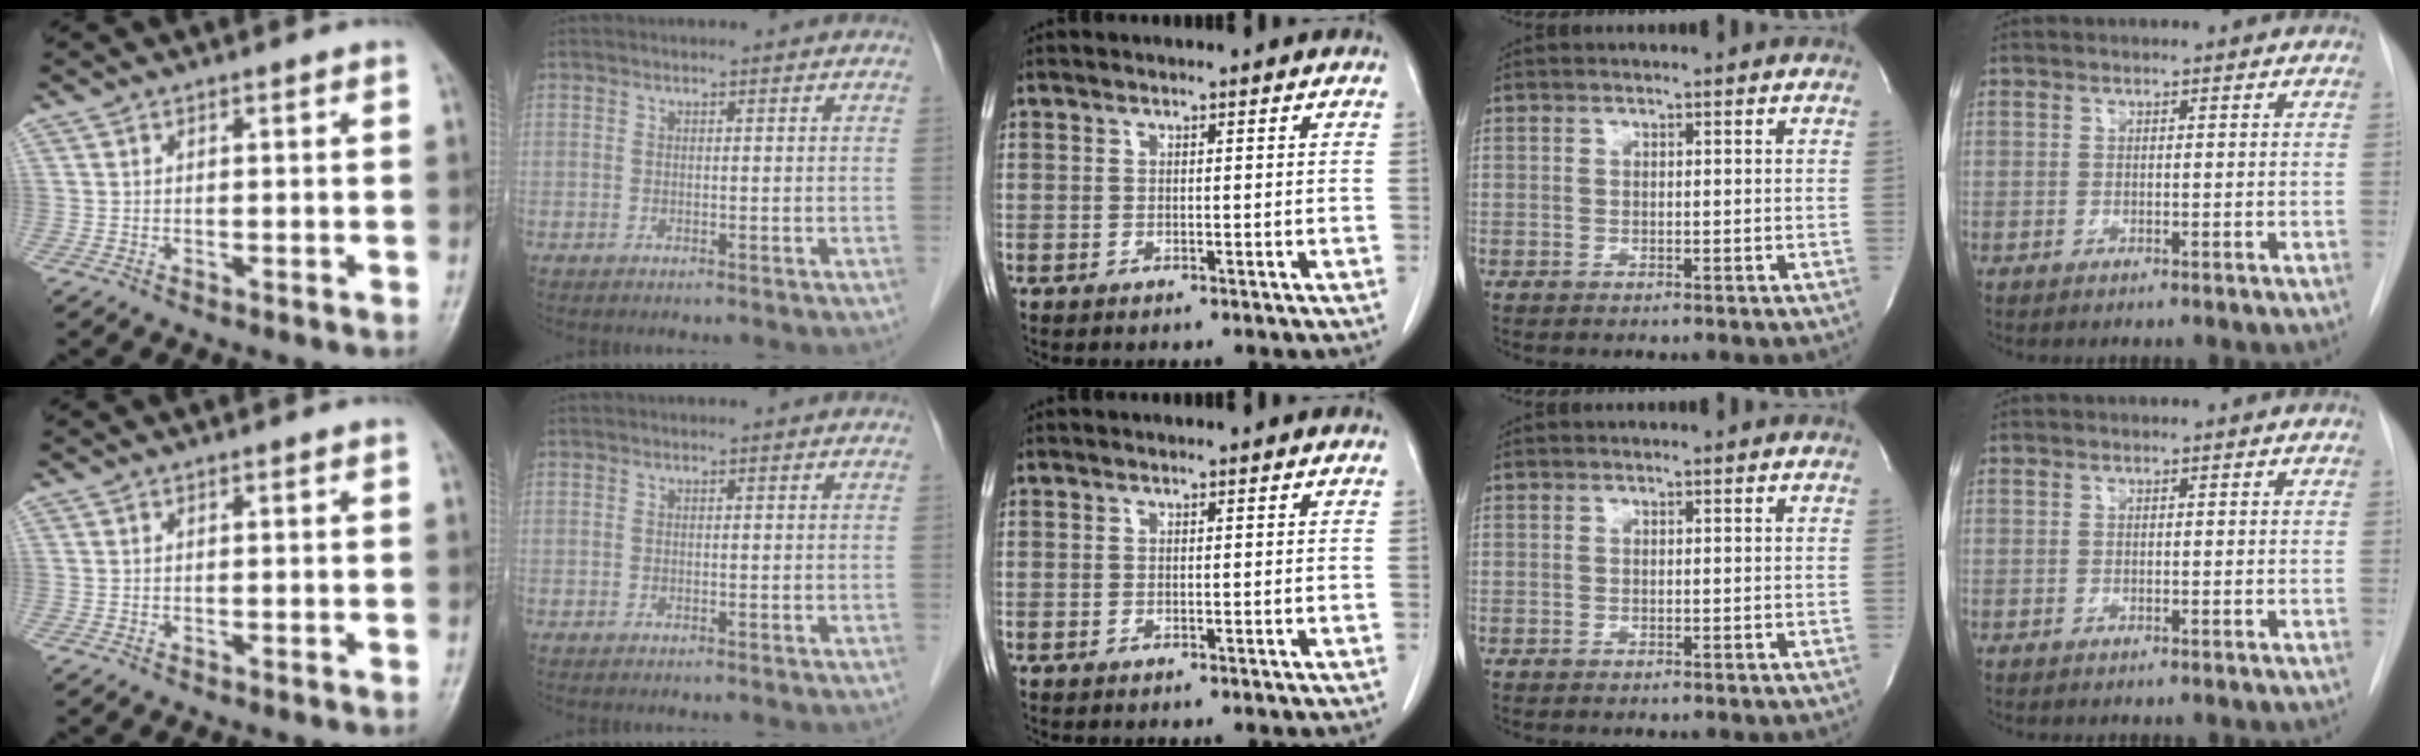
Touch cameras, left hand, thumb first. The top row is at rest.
{}